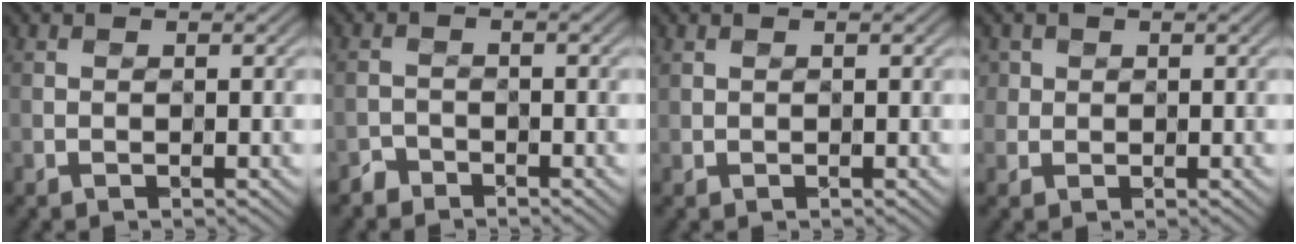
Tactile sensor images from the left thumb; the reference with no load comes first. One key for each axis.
{"total": 1.5, "fx": -1.5, "fy": 0.5, "fz": 0.0, "tx": 0.002, "ty": 0.006, "tz": -0.031}
{"total": 0.6, "fx": 0.5, "fy": 0.3, "fz": 0.1, "tx": -0.007, "ty": 0.001, "tz": 0.015}
{"total": 2.0, "fx": 0.7, "fy": 1.8, "fz": 0.4, "tx": -0.013, "ty": -0.003, "tz": 0.014}